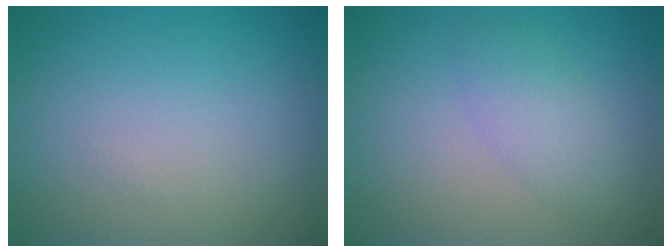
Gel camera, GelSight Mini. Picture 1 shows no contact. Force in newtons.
{"total": 2.5, "press": 2.5, "slide": 0.1}